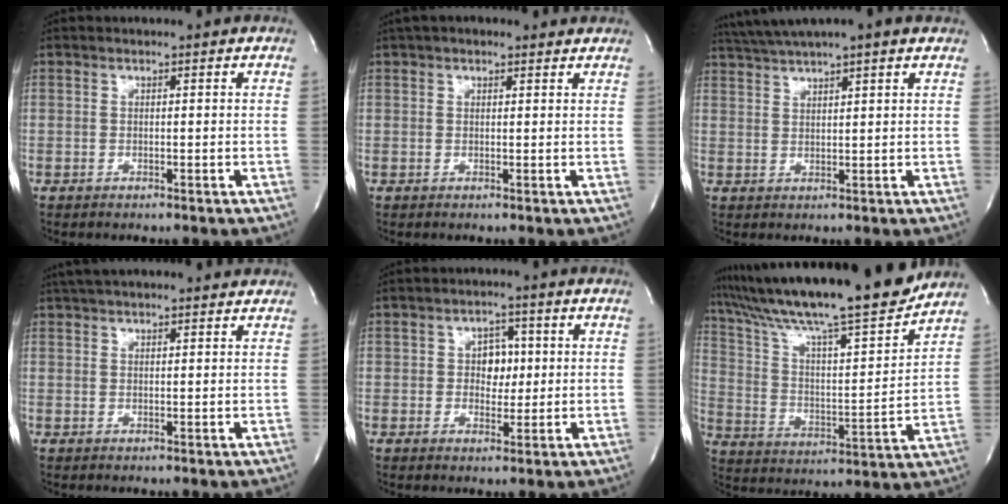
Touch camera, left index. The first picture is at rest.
{"total": 4.5, "force": [3.5, 1.9, 2.2], "torque": [-0.031, 0.030, 0.048]}
{"total": 8.1, "force": [6.5, 0.1, 4.8], "torque": [-0.087, 0.037, 0.101]}
{"total": 11.0, "force": [9.7, 2.2, 4.7], "torque": [-0.071, 0.036, 0.136]}
{"total": 3.9, "force": [0.4, 2.8, 2.6], "torque": [-0.035, 0.007, 0.008]}
{"total": 22.4, "force": [19.1, 0.7, 11.7], "torque": [-0.209, -0.021, 0.306]}